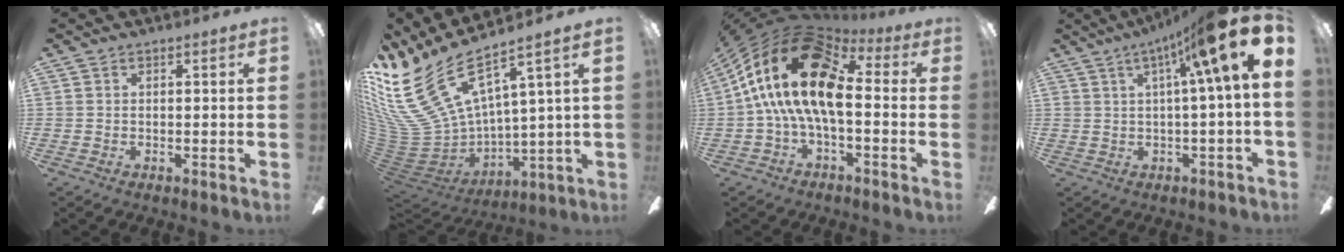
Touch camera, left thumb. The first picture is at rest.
{"total": 21.4, "force": [12.0, 10.2, 14.5], "torque": [-0.294, -0.100, 0.228]}
{"total": 19.2, "force": [2.5, 9.5, 16.5], "torque": [-0.336, -0.008, 0.043]}
{"total": 15.3, "force": [6.8, 2.4, 13.5], "torque": [-0.203, -0.044, 0.094]}